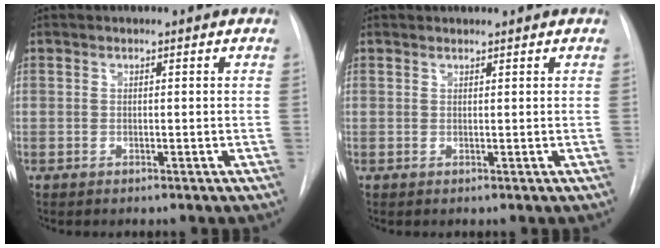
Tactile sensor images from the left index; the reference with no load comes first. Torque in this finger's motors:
{"motor_torque": [-0.04, 0.11, -0.10, 0.02]}